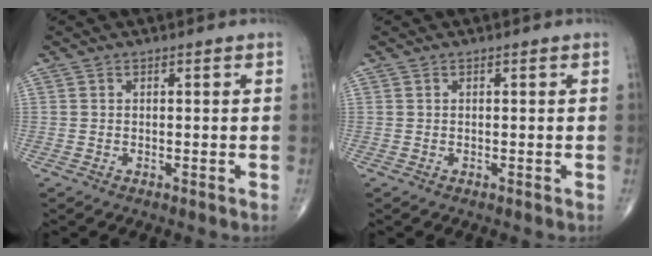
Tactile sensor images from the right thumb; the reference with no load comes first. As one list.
[{"total": 0.0}]